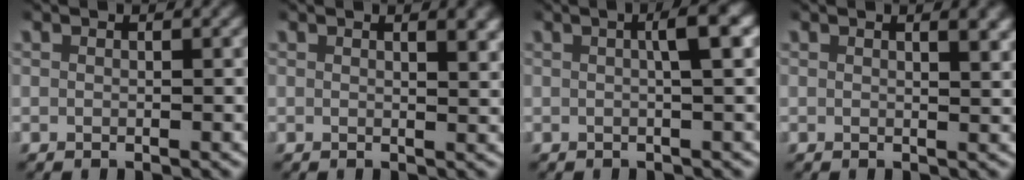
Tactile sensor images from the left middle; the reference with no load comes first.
{"total": 1.4, "force": [1.0, 0.1, 1.0], "torque": [-0.009, -0.005, 0.015]}
{"total": 2.9, "force": [0.5, 0.1, 2.8], "torque": [-0.040, 0.015, 0.002]}
{"total": 1.4, "force": [0.9, 0.1, 1.0], "torque": [-0.010, -0.004, 0.015]}